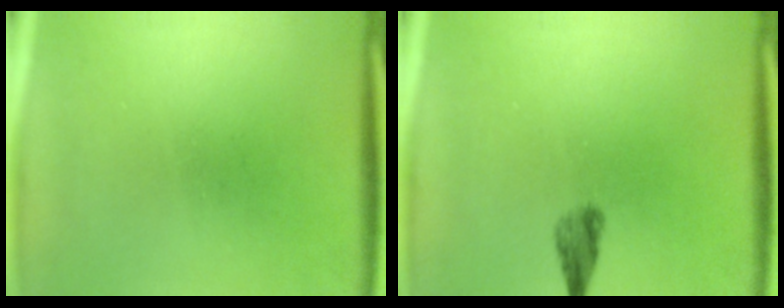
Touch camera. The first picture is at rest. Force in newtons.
{"total": 2.2}